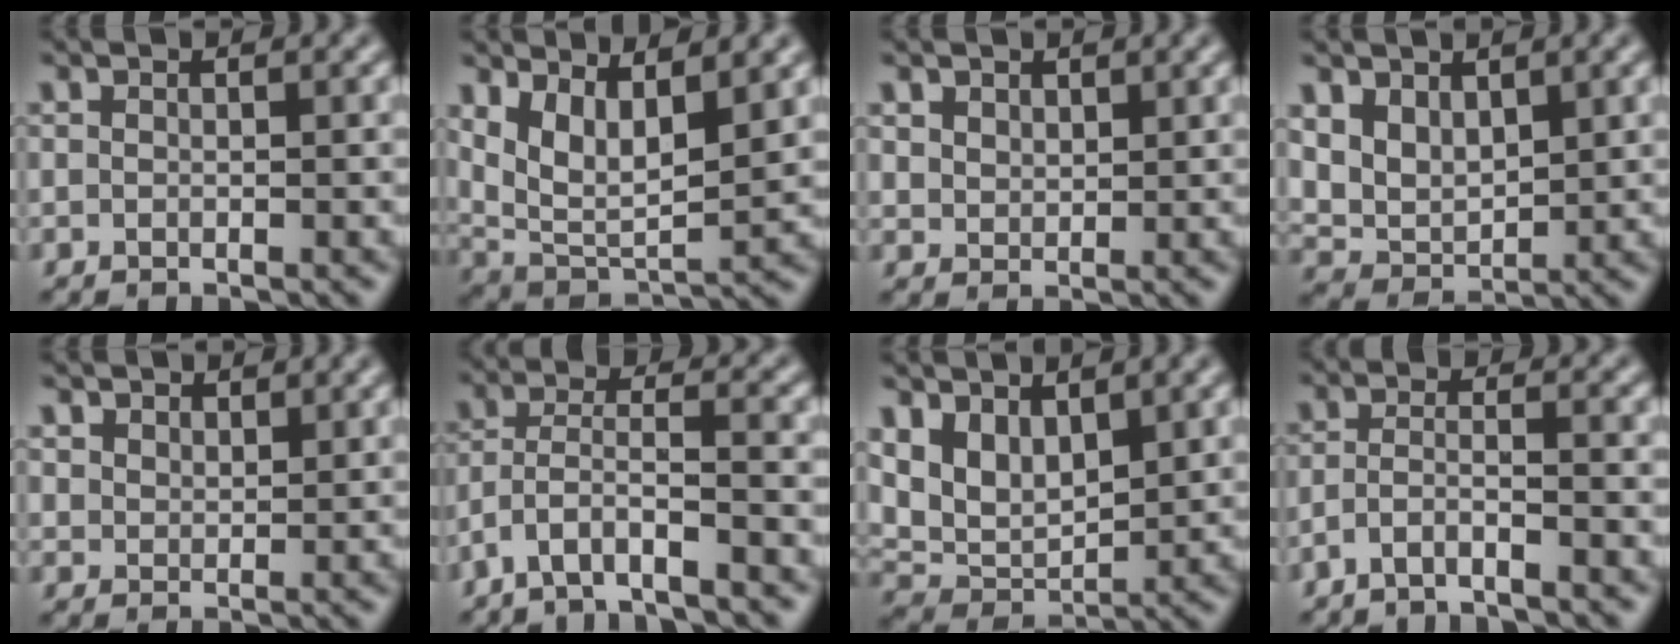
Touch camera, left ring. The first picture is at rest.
{"total": 6.5, "force": [2.9, 2.9, 5.1], "torque": [-0.107, -0.018, 0.061]}
{"total": 2.0, "force": [1.4, 1.3, 0.5], "torque": [-0.020, -0.009, 0.033]}
{"total": 4.1, "force": [1.9, 2.6, 2.5], "torque": [-0.059, -0.015, 0.038]}
{"total": 2.3, "force": [2.0, 1.2, 0.4], "torque": [-0.019, -0.009, 0.043]}
{"total": 4.4, "force": [-3.1, 0.9, 3.0], "torque": [-0.060, 0.000, -0.065]}
{"total": 5.7, "force": [2.6, 3.4, 3.7], "torque": [-0.076, -0.015, 0.051]}
{"total": 2.6, "force": [-2.0, 0.3, 1.7], "torque": [-0.035, 0.002, -0.048]}